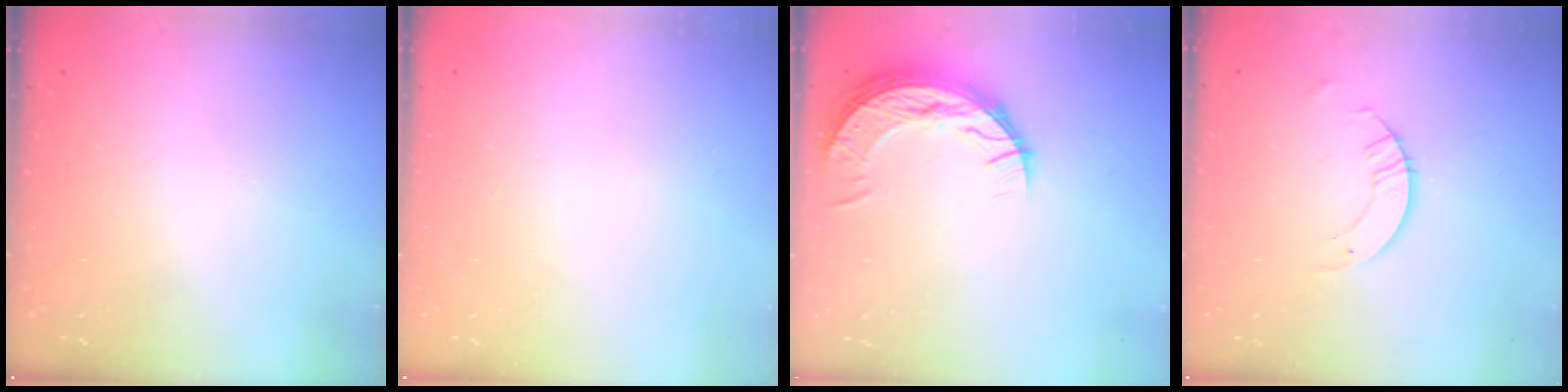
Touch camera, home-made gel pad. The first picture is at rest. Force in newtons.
{"total": 0.0}
{"total": 9.9, "press": 9.9, "slide": 0.7}
{"total": 3.2, "press": 3.2, "slide": 0.3}